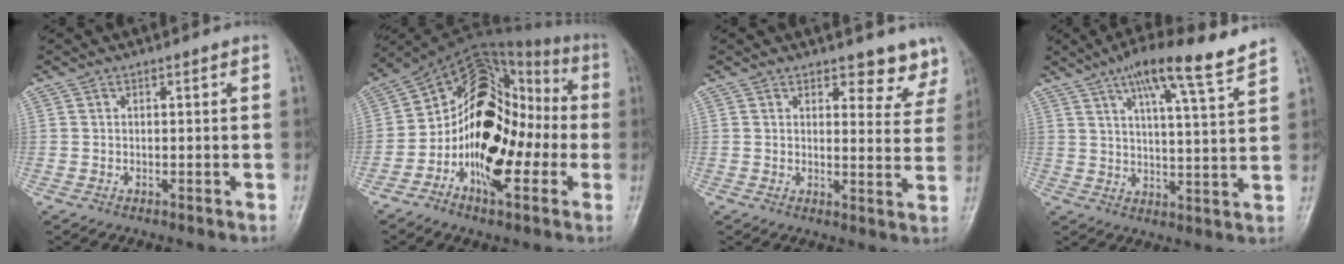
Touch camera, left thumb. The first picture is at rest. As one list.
[{"total": 19.4, "force": [-4.0, 11.9, 14.8], "torque": [-0.195, 0.052, -0.074]}, {"total": 6.1, "force": [5.2, 2.6, 1.8], "torque": [0.017, -0.039, 0.051]}, {"total": 12.3, "force": [9.0, 1.0, 8.4], "torque": [-0.125, -0.036, 0.136]}]